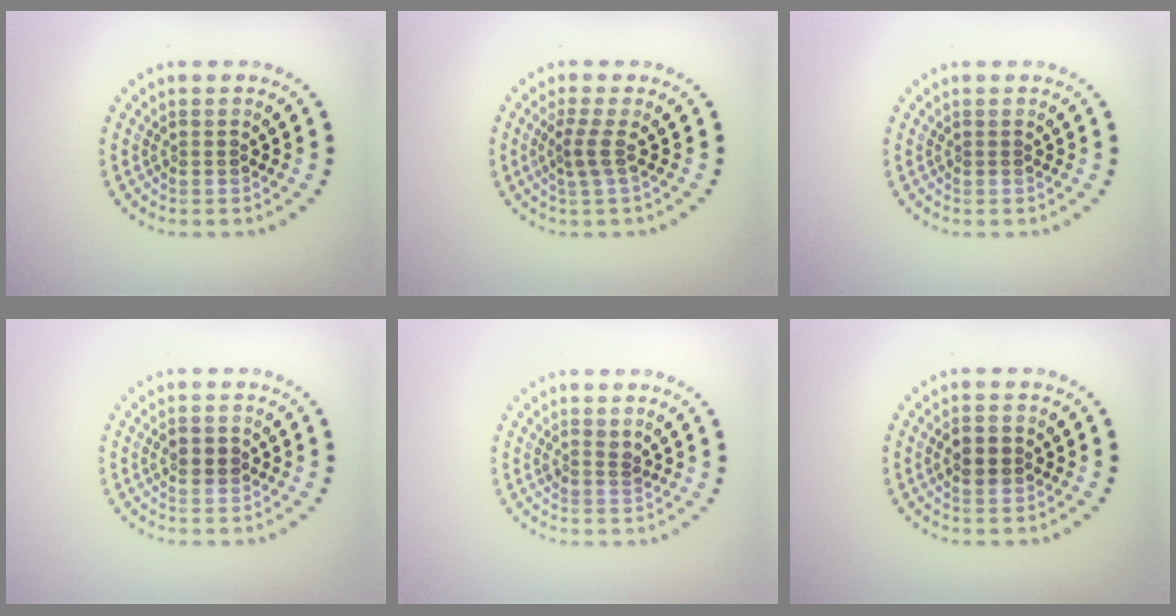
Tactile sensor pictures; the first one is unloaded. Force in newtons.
{"total": 1.8, "press": 1.2, "slide": 1.4}
{"total": 0.0}
{"total": 2.0, "press": 2.0, "slide": 0.2}
{"total": 1.1, "press": 0.8, "slide": 0.7}
{"total": 2.5, "press": 2.5, "slide": 0.2}